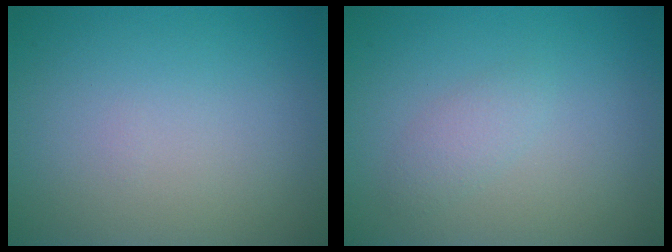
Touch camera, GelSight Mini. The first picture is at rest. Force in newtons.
{"total": 1.4, "press": 1.4, "slide": 0.1}